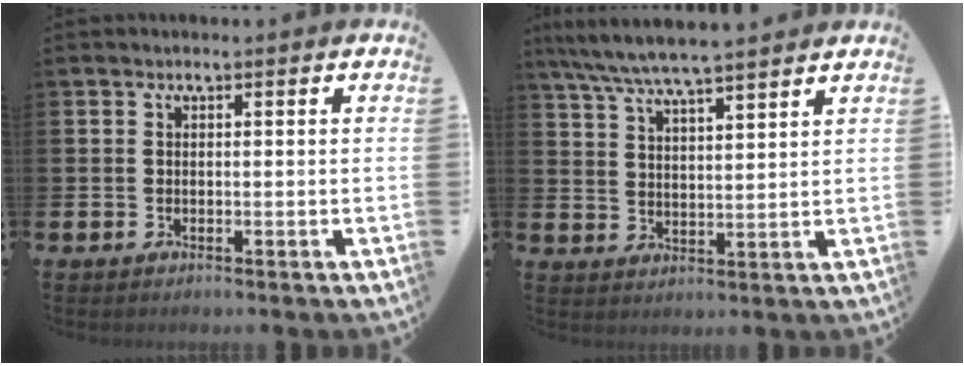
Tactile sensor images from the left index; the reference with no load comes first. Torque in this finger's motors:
{"motor_torque": [1.07, -1.07, 1.04, 0.21]}